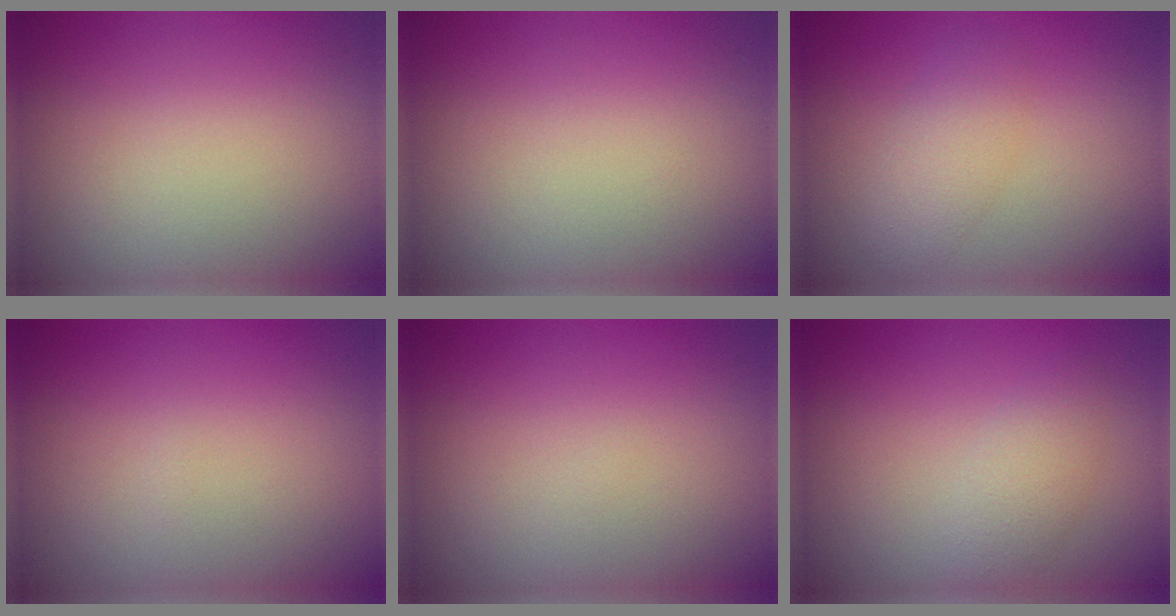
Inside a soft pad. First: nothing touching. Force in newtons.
{"total": 0.0}
{"total": 2.3, "press": 2.3, "slide": 0.1}
{"total": 0.0}
{"total": 0.0}
{"total": 2.1, "press": 2.1, "slide": 0.1}